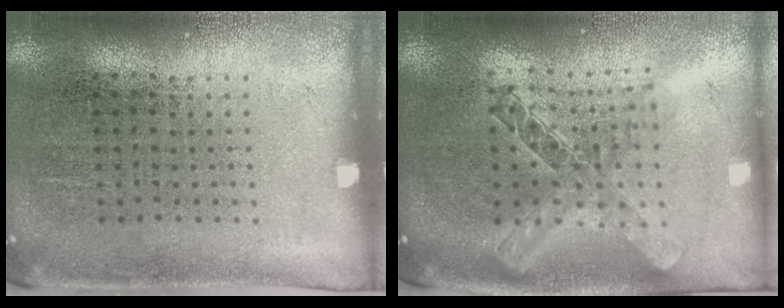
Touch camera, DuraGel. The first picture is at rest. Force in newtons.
{"total": 2.1, "press": 1.7, "slide": 1.1}